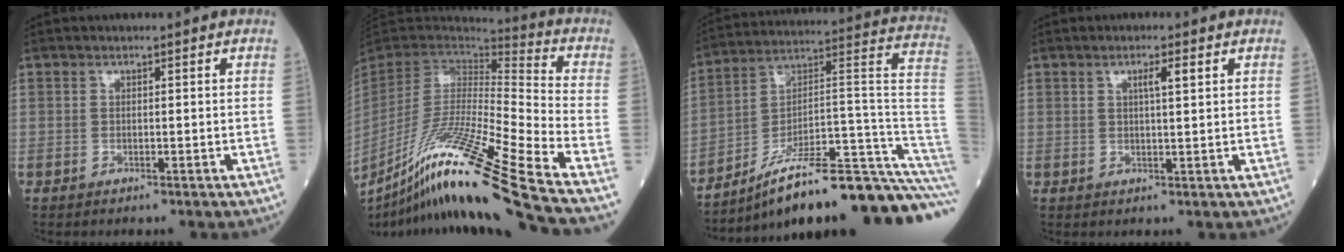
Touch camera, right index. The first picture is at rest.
{"total": 26.4, "force": [-18.2, -2.4, 18.9], "torque": [-0.328, -0.063, -0.333]}
{"total": 25.1, "force": [-19.9, 0.6, 15.4], "torque": [-0.117, 0.046, -0.301]}
{"total": 2.4, "force": [1.0, 0.1, 2.2], "torque": [-0.039, 0.002, 0.017]}